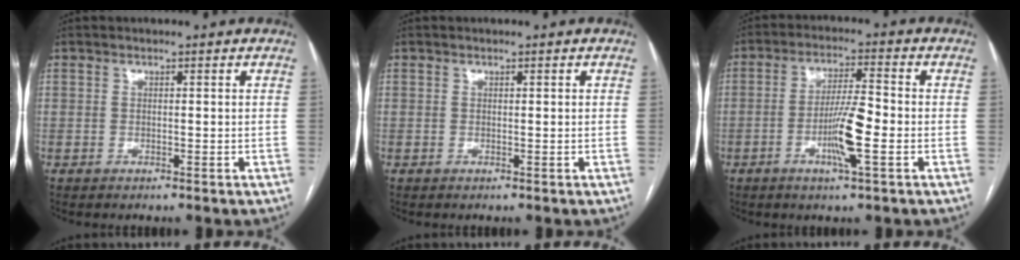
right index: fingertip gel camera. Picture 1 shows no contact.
{"total": 0.0}
{"total": 7.9, "force": [-2.3, 0.3, 7.5], "torque": [-0.141, -0.002, -0.045]}